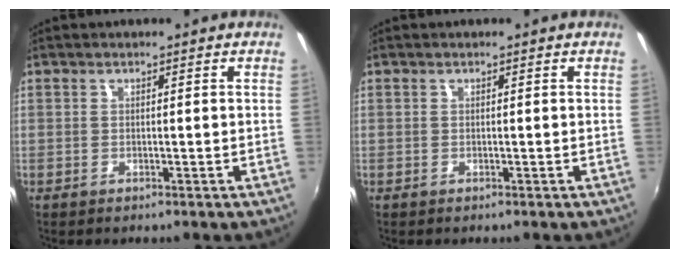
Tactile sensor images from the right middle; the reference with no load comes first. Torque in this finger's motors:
{"motor_torque": [0.35, -0.97, -0.07, -0.01]}